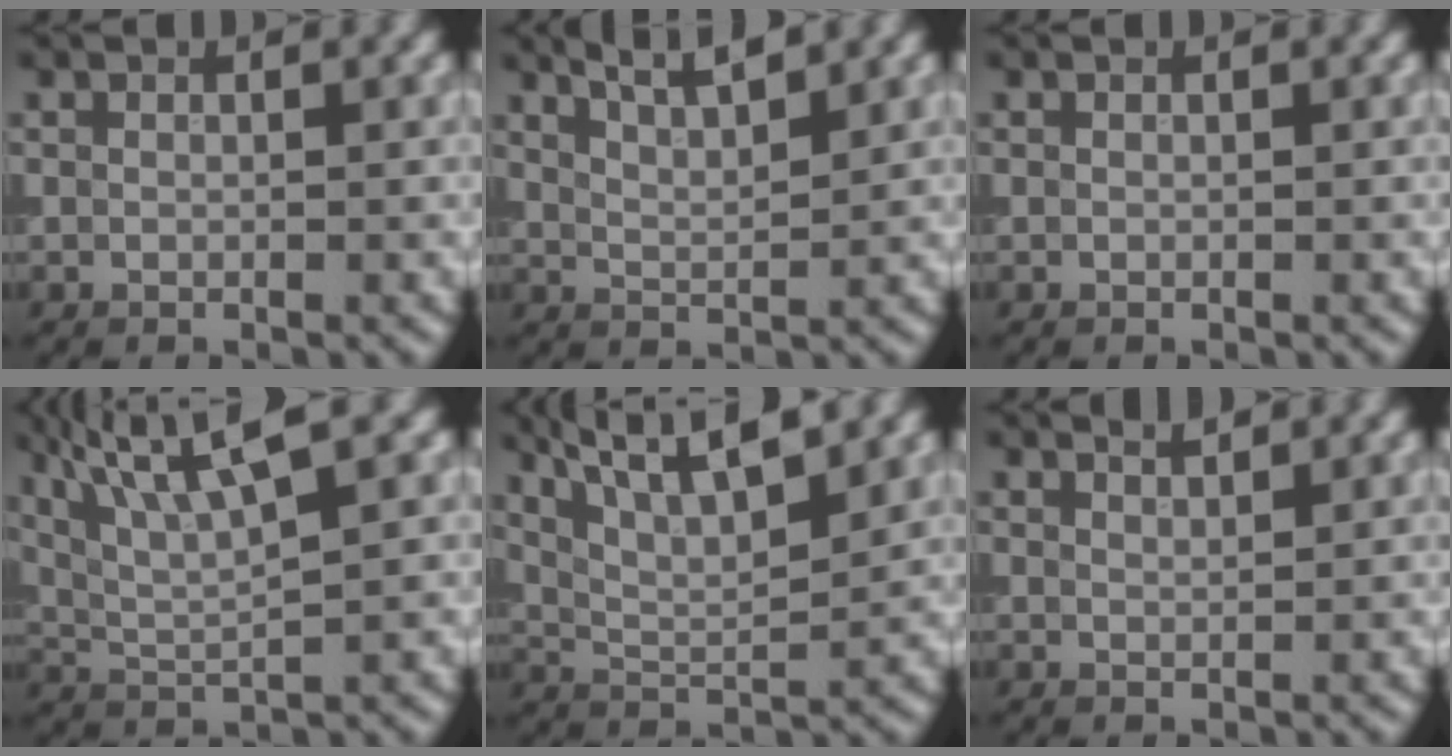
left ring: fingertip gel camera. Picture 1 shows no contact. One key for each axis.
{"total": 4.6, "fx": 3.6, "fy": 1.2, "fz": 2.6, "tx": -0.020, "ty": 0.022, "tz": 0.036}
{"total": 0.0}
{"total": 6.9, "fx": 3.4, "fy": 1.5, "fz": 5.8, "tx": -0.102, "ty": 0.012, "tz": 0.066}
{"total": 8.2, "fx": 5.4, "fy": 2.2, "fz": 5.7, "tx": -0.088, "ty": 0.020, "tz": 0.069}
{"total": 1.3, "fx": 1.2, "fy": 0.3, "fz": 0.5, "tx": -0.002, "ty": 0.002, "tz": 0.011}